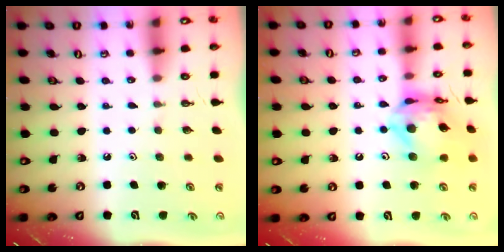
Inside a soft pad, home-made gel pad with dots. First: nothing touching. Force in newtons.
{"total": 14.6, "press": 14.6, "slide": 1.3}